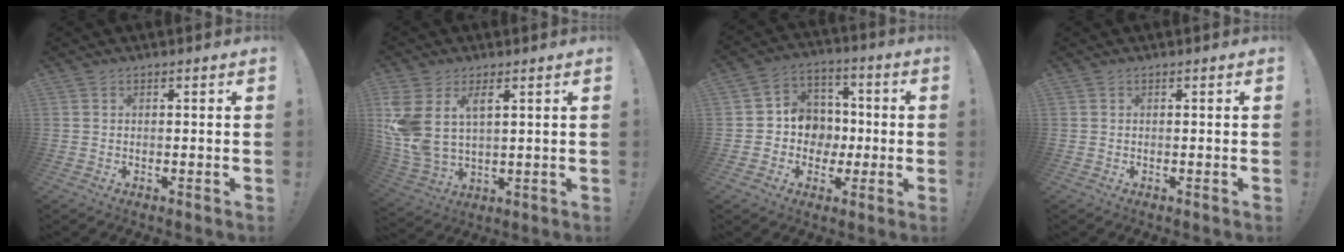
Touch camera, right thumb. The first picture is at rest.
{"total": 9.5, "force": [4.4, 5.3, 6.5], "torque": [-0.138, -0.029, 0.084]}
{"total": 10.9, "force": [-1.6, 10.4, 3.2], "torque": [-0.036, 0.012, -0.018]}
{"total": 0.0}